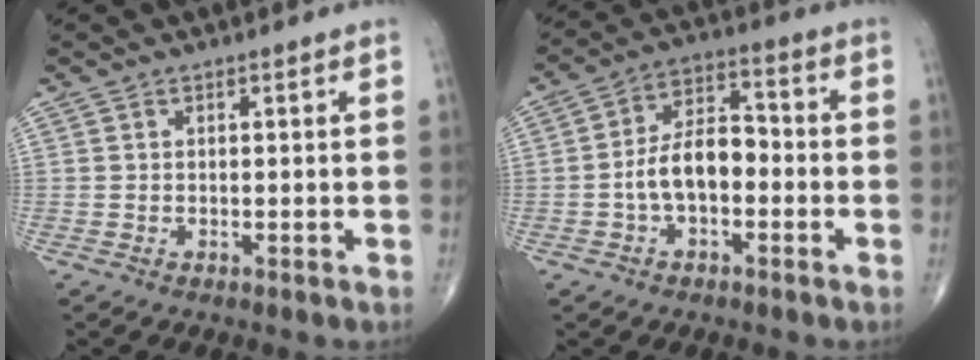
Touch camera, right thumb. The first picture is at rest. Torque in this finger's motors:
{"motor_torque": [1.25, 1.53, 1.28, -0.30, 0.08]}